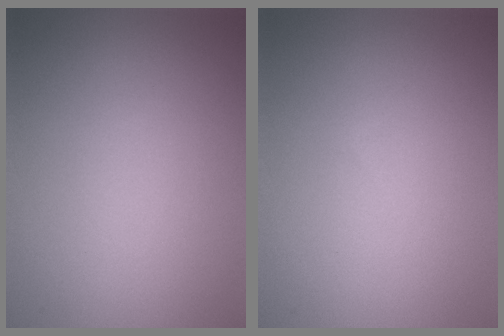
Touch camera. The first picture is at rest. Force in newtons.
{"total": 0.0}